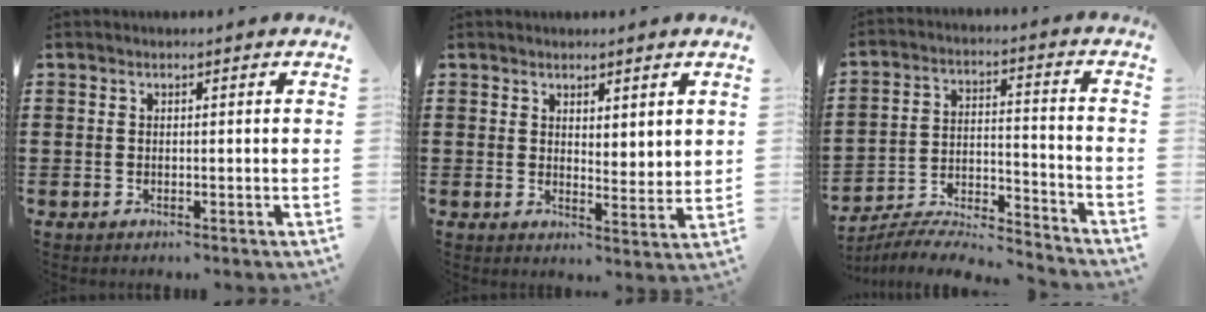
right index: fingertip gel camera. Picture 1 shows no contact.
{"total": 2.6, "force": [2.4, 0.9, 0.0], "torque": [-0.007, 0.000, 0.046]}
{"total": 6.4, "force": [-6.2, 0.4, 1.5], "torque": [-0.032, -0.003, -0.124]}